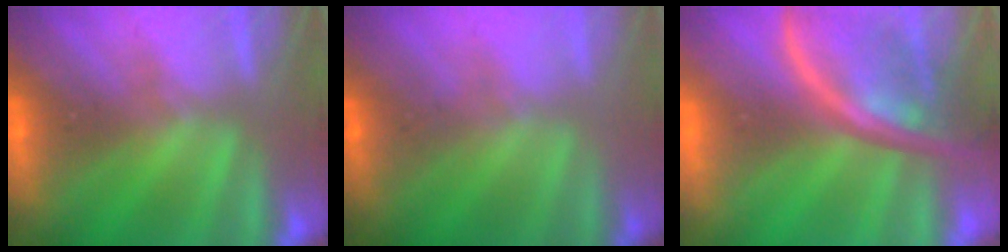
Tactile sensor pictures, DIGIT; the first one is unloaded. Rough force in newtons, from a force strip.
{"total": 1.8}
{"total": 2.7}